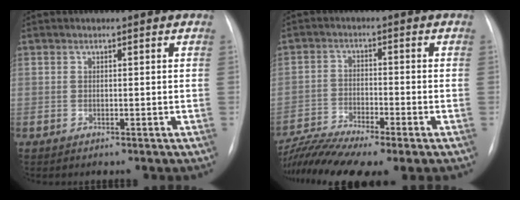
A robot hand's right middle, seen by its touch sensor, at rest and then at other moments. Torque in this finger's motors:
{"motor_torque": [1.16, -0.98, 0.60, 0.18]}